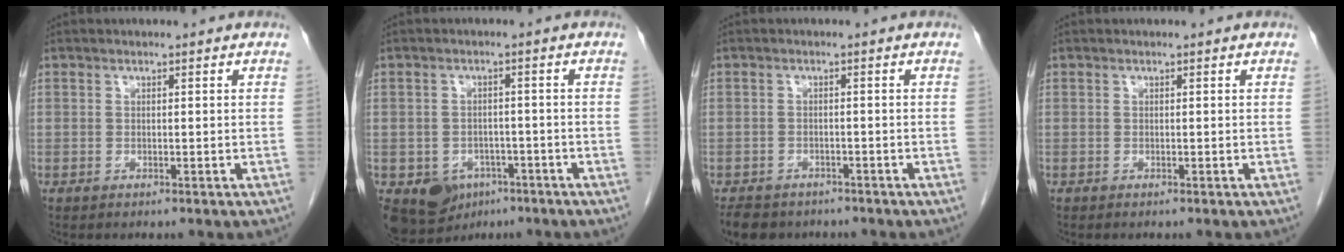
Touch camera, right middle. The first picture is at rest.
{"total": 8.4, "force": [-4.5, 6.4, 3.0], "torque": [-0.056, 0.004, -0.058]}
{"total": 6.0, "force": [-5.0, 2.9, 1.7], "torque": [-0.031, -0.005, -0.071]}
{"total": 0.0}